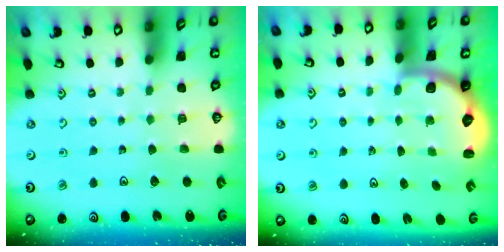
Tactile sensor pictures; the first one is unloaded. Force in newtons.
{"total": 2.7, "press": 2.0, "slide": 1.7}